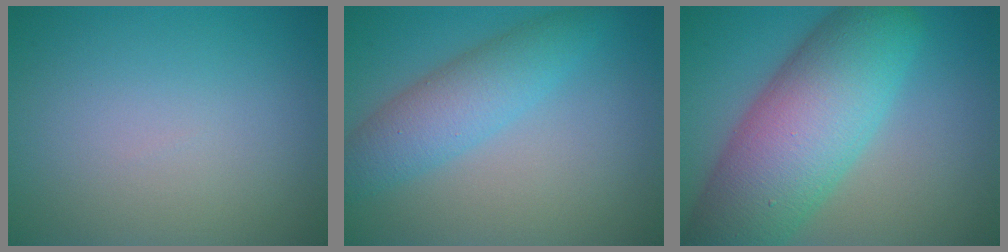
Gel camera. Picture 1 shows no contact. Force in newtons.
{"total": 4.5, "press": 4.5, "slide": 0.1}
{"total": 12.0, "press": 12.0, "slide": 0.5}